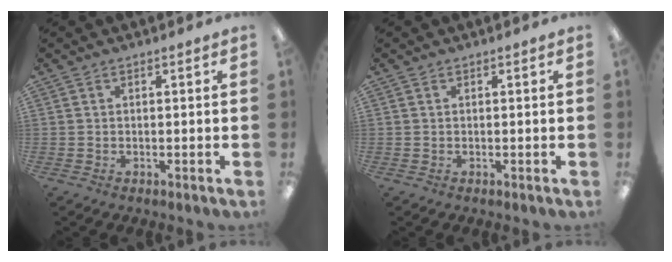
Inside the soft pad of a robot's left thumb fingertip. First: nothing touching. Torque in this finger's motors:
{"motor_torque": [-0.08, 0.08, -0.14, 0.14, 0.00]}